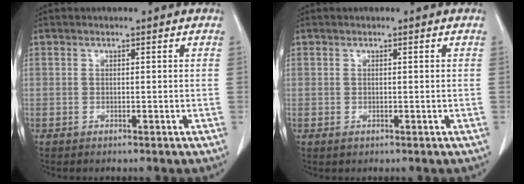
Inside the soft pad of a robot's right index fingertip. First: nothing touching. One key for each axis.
{"total": 0.6, "fx": -0.1, "fy": 0.6, "fz": 0.2, "tx": 0.001, "ty": 0.001, "tz": 0.000}